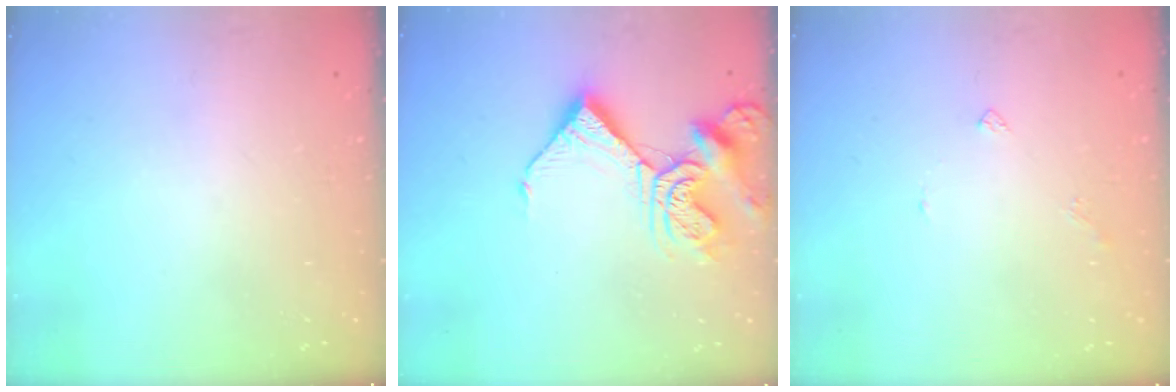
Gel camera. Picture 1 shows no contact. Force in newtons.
{"total": 12.4, "press": 12.3, "slide": 1.5}
{"total": 3.5, "press": 3.5, "slide": 0.5}